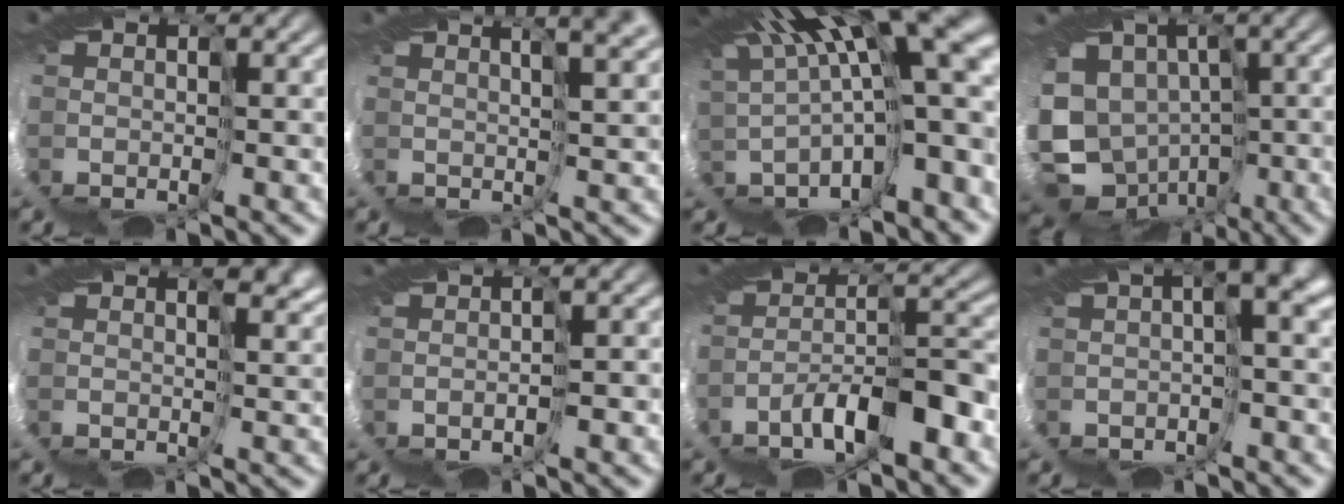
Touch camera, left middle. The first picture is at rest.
{"total": 5.1, "force": [4.2, -0.6, 2.9], "torque": [-0.032, 0.021, 0.055]}
{"total": 10.7, "force": [5.0, 0.6, 9.4], "torque": [-0.151, -0.022, 0.124]}
{"total": 6.2, "force": [-2.0, 5.7, 1.7], "torque": [-0.081, -0.025, -0.030]}
{"total": 2.2, "force": [1.7, -0.2, 1.4], "torque": [-0.022, -0.002, 0.037]}
{"total": 3.9, "force": [0.1, -3.4, -1.8], "torque": [0.030, -0.008, 0.009]}
{"total": 3.5, "force": [-2.3, -2.4, 1.3], "torque": [-0.032, 0.006, -0.052]}
{"total": 3.2, "force": [0.3, -3.0, 1.1], "torque": [-0.030, 0.000, 0.000]}